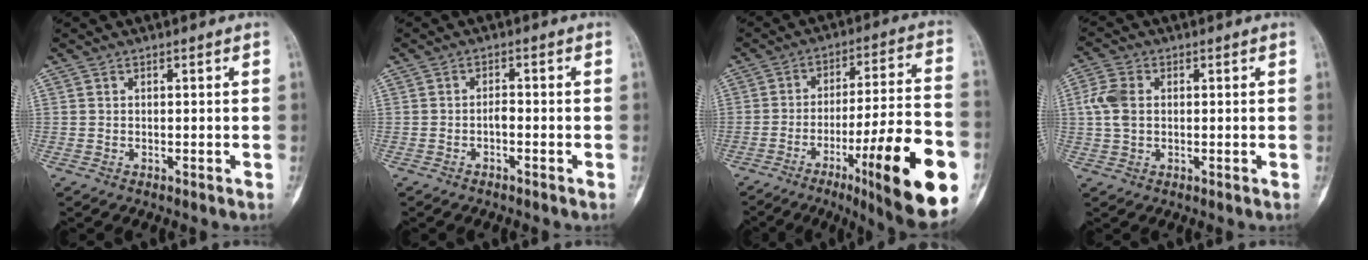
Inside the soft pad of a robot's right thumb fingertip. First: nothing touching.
{"total": 1.5, "force": [-0.7, 0.6, 1.2], "torque": [-0.014, 0.009, -0.015]}
{"total": 24.4, "force": [-9.7, 3.9, 22.0], "torque": [-0.281, 0.033, -0.138]}
{"total": 5.3, "force": [0.5, 3.7, 3.9], "torque": [-0.097, 0.009, 0.006]}